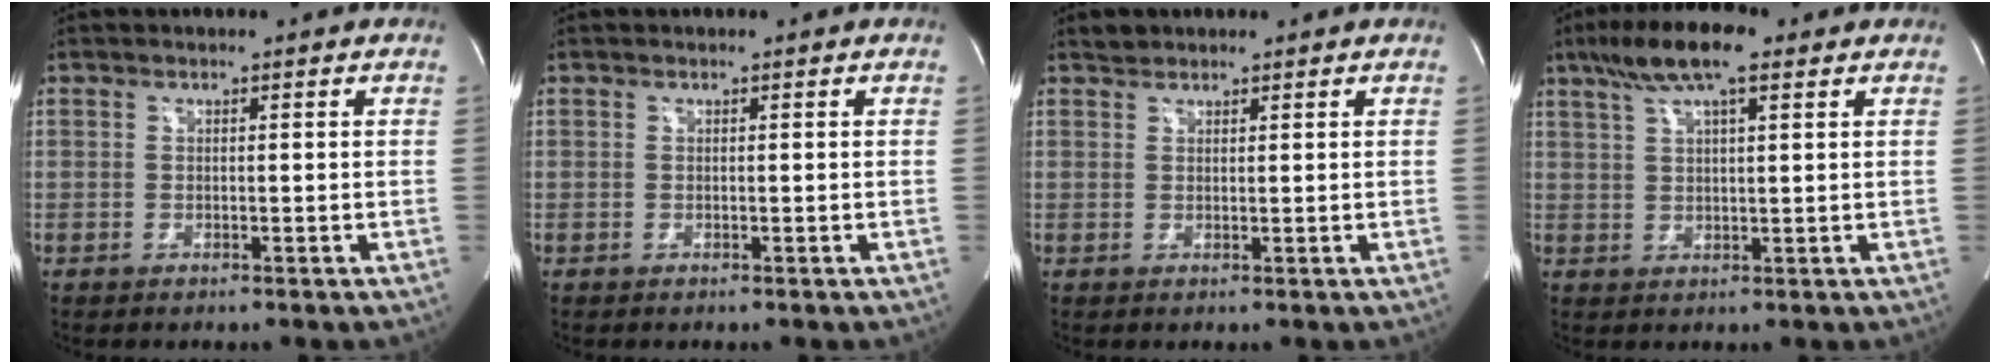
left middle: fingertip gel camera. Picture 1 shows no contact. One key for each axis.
{"total": 0.0}
{"total": 1.3, "fx": 1.2, "fy": 0.7, "fz": 0.0, "tx": 0.000, "ty": 0.007, "tz": 0.019}
{"total": 9.1, "fx": 5.7, "fy": 1.8, "fz": 6.9, "tx": -0.132, "ty": 0.025, "tz": 0.096}